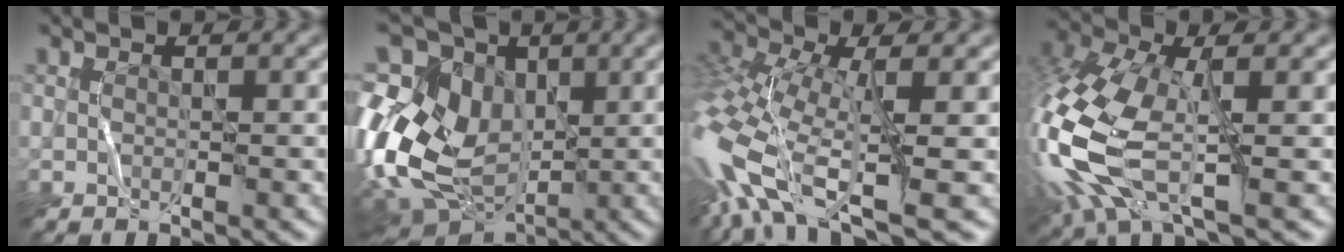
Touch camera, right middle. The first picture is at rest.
{"total": 13.5, "force": [0.2, 10.4, 8.6], "torque": [-0.181, 0.013, 0.013]}
{"total": 12.1, "force": [-3.8, 5.6, 10.1], "torque": [-0.246, -0.001, -0.069]}
{"total": 12.4, "force": [-3.0, 6.1, 10.3], "torque": [-0.274, 0.001, -0.062]}